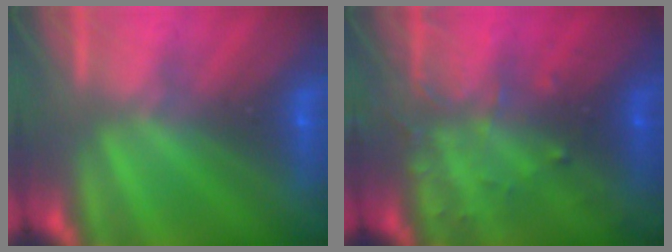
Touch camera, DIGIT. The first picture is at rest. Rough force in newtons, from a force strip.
{"total": 3.7}